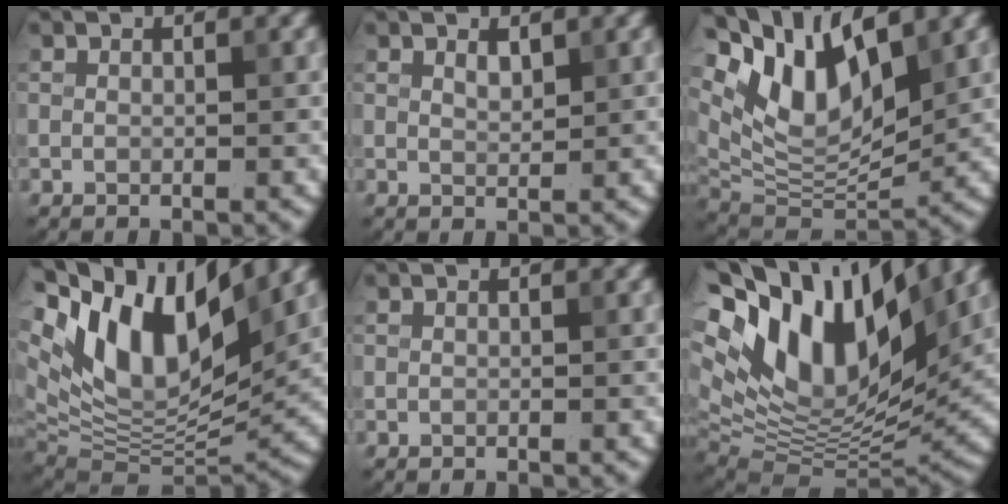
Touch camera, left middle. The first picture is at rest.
{"total": 1.0, "force": [0.7, 0.4, 0.6], "torque": [-0.018, -0.002, 0.013]}
{"total": 9.6, "force": [5.1, 4.3, 6.9], "torque": [-0.130, -0.001, 0.095]}
{"total": 14.2, "force": [6.3, 6.6, 10.8], "torque": [-0.198, 0.022, 0.114]}
{"total": 0.0}
{"total": 16.2, "force": [7.1, 7.6, 12.4], "torque": [-0.250, 0.028, 0.118]}